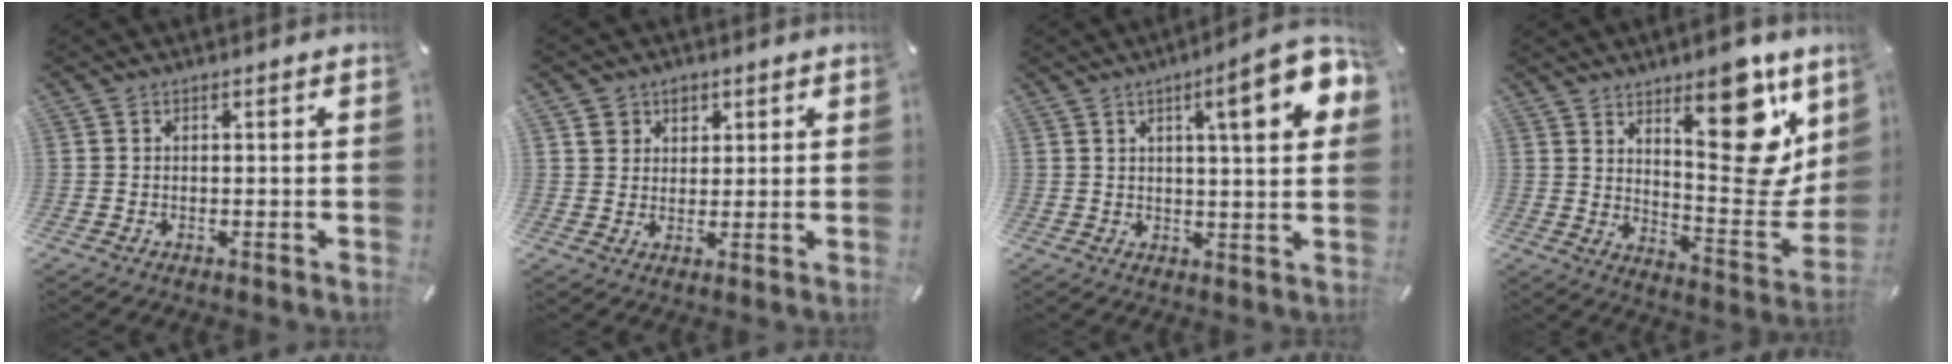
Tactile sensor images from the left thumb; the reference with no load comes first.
{"total": 4.3, "force": [2.0, 3.8, 0.4], "torque": [0.010, -0.004, 0.030]}
{"total": 13.5, "force": [5.7, 3.0, 11.9], "torque": [-0.164, -0.023, 0.081]}
{"total": 18.8, "force": [10.7, 7.7, 13.5], "torque": [-0.149, -0.091, 0.171]}